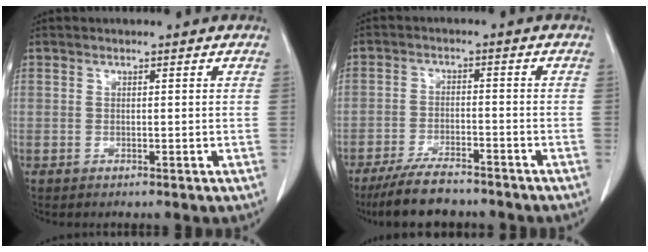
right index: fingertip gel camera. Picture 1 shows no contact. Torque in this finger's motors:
{"motor_torque": [-0.70, -0.30, -0.17, -0.08]}